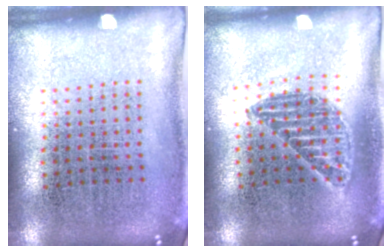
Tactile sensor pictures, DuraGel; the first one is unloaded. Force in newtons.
{"total": 1.2, "press": 1.1, "slide": 0.5}